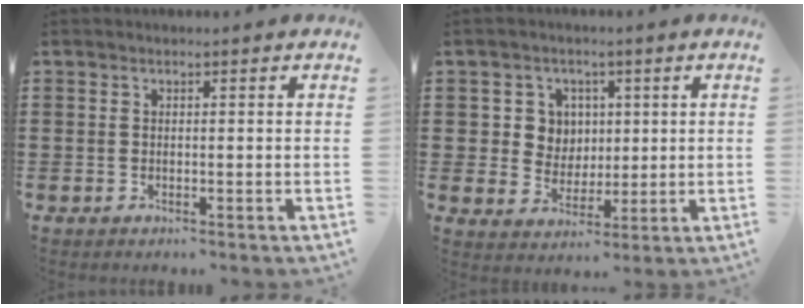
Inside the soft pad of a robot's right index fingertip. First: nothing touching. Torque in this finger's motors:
{"motor_torque": [0.52, 0.06, 0.29, 0.05]}